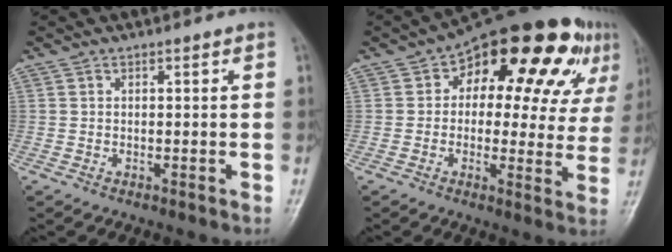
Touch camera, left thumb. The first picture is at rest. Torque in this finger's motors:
{"motor_torque": [0.65, 0.97, 0.93, -0.20, 0.24]}